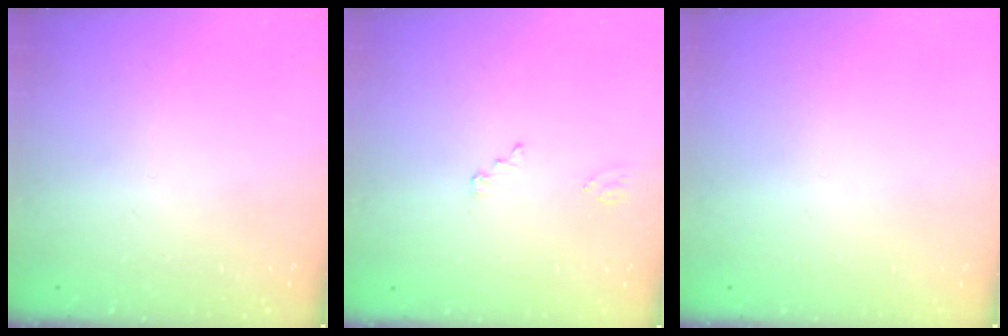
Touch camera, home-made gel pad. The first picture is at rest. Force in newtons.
{"total": 1.0, "press": 1.0, "slide": 0.1}
{"total": 0.0}